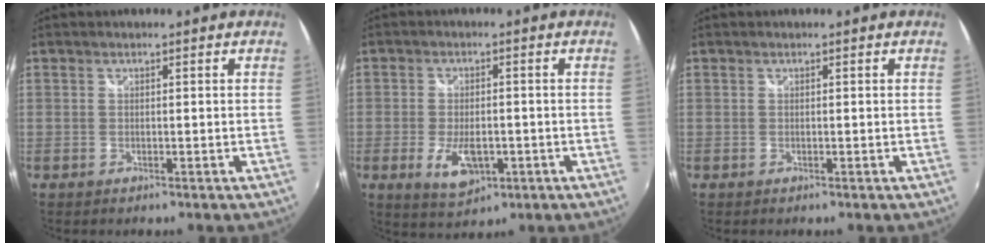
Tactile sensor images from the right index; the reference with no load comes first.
{"total": 7.2, "force": [-2.4, 3.7, 5.8], "torque": [-0.121, -0.012, -0.035]}
{"total": 0.0}